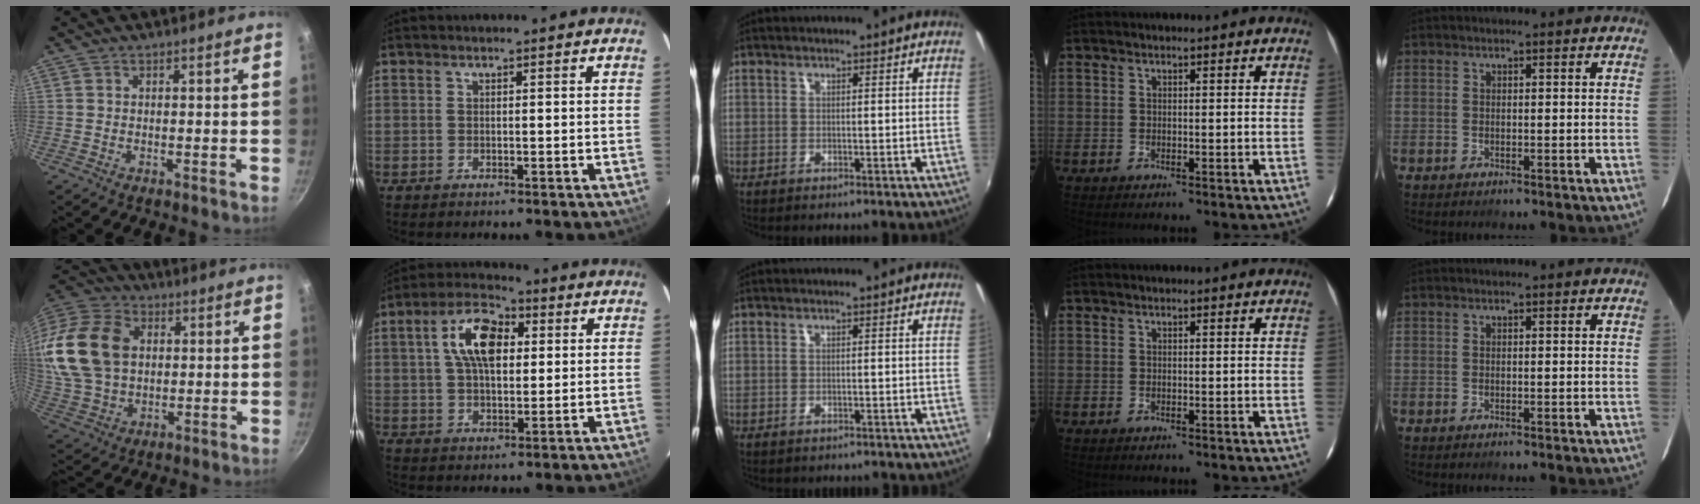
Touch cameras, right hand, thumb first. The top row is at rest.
{"thumb": {"total": 20.0, "force": [3.2, 14.5, 13.4], "torque": [-0.244, 0.015, 0.062]}, "index": {"total": 11.2, "force": [2.8, 6.1, 9.0], "torque": [-0.162, 0.027, 0.046]}, "middle": {"total": 2.9, "force": [-2.6, 1.0, 0.8], "torque": [-0.017, -0.013, -0.031]}}